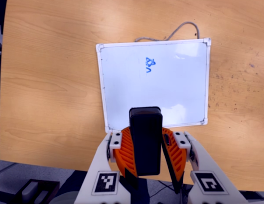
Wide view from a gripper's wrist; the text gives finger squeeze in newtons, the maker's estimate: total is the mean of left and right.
{"total": 9.8, "left": 9.9, "right": 9.7}